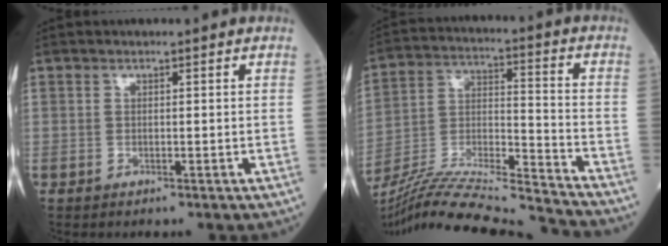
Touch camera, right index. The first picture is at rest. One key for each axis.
{"total": 22.6, "fx": -21.1, "fy": -0.8, "fz": 8.2, "tx": -0.170, "ty": -0.024, "tz": -0.355}